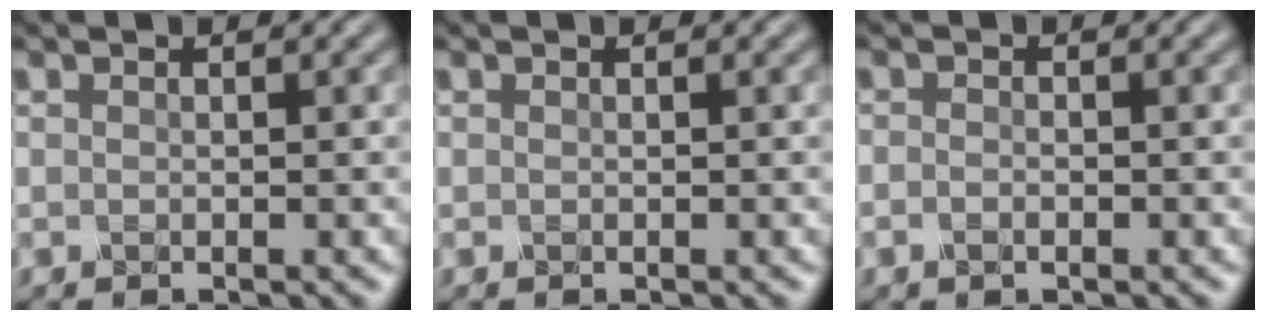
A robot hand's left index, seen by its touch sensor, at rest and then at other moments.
{"total": 0.0}
{"total": 1.0, "force": [-0.4, 0.5, 0.8], "torque": [-0.014, 0.000, -0.010]}